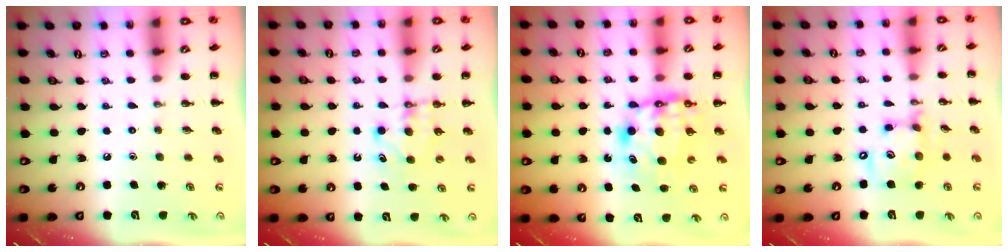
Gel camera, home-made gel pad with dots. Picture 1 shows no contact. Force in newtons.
{"total": 5.2, "press": 5.1, "slide": 1.0}
{"total": 7.4, "press": 7.2, "slide": 1.8}
{"total": 13.2, "press": 12.9, "slide": 3.1}